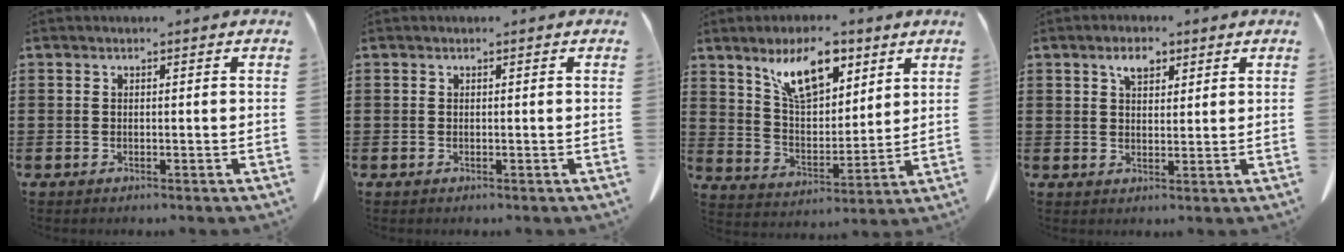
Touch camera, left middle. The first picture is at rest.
{"total": 0.0}
{"total": 10.5, "force": [6.9, 4.6, 6.5], "torque": [-0.124, -0.015, 0.121]}
{"total": 3.5, "force": [2.2, 1.8, 2.0], "torque": [-0.030, 0.002, 0.036]}